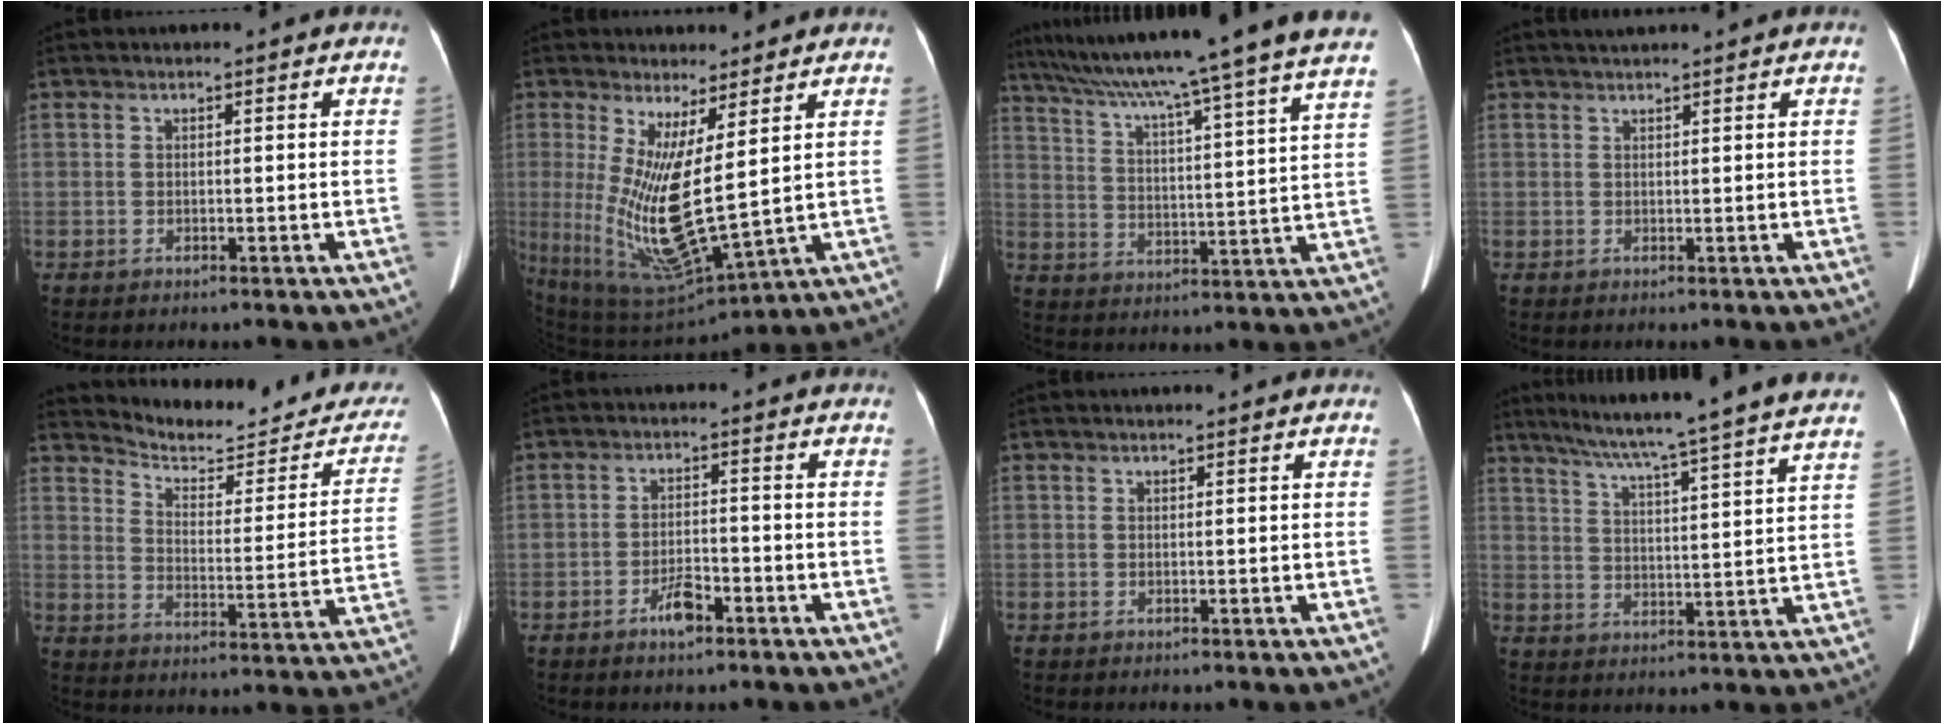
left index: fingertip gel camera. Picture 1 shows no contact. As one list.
[{"total": 12.5, "force": [2.0, 2.1, 12.1], "torque": [-0.250, -0.032, 0.051]}, {"total": 27.1, "force": [23.5, -2.1, 13.4], "torque": [-0.225, -0.036, 0.316]}, {"total": 1.8, "force": [1.5, -0.3, 0.8], "torque": [-0.011, 0.017, 0.033]}, {"total": 20.3, "force": [19.1, 4.4, 5.3], "torque": [-0.052, -0.066, 0.229]}, {"total": 3.5, "force": [-2.4, 1.1, 2.3], "torque": [-0.044, 0.003, -0.043]}, {"total": 0.0}, {"total": 23.6, "force": [20.8, -1.7, 11.0], "torque": [-0.180, -0.026, 0.270]}]